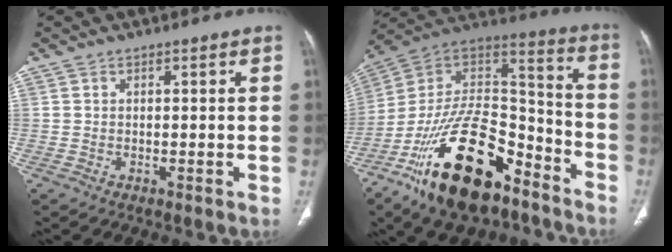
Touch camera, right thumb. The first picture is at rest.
{"total": 27.3, "force": [-15.5, 13.0, 18.3], "torque": [-0.318, 0.076, -0.262]}